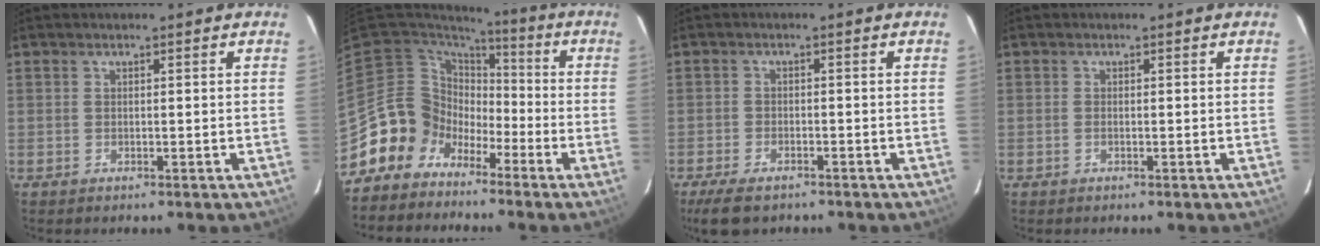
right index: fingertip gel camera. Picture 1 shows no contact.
{"total": 11.1, "force": [-6.0, 9.3, 0.7], "torque": [-0.034, 0.038, -0.119]}
{"total": 6.5, "force": [-5.0, 2.7, 3.3], "torque": [-0.089, -0.018, -0.089]}
{"total": 0.6, "force": [-0.3, 0.3, 0.5], "torque": [-0.012, 0.001, -0.007]}